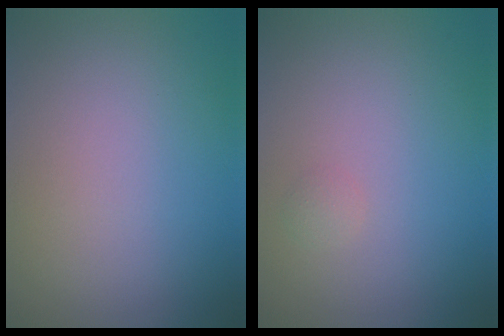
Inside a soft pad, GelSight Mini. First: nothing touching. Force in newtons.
{"total": 0.6, "press": 0.6, "slide": 0.0}